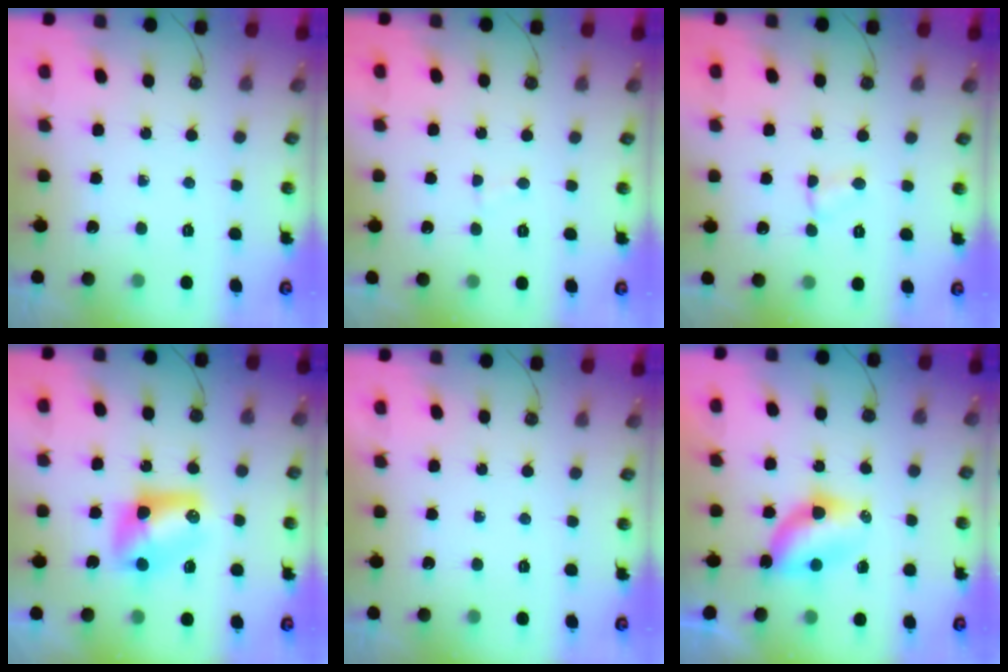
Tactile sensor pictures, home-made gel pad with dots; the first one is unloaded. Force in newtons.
{"total": 1.7, "press": 1.7, "slide": 0.2}
{"total": 3.5, "press": 3.4, "slide": 0.4}
{"total": 9.3, "press": 9.3, "slide": 0.6}
{"total": 0.0}
{"total": 6.1, "press": 6.1, "slide": 0.3}